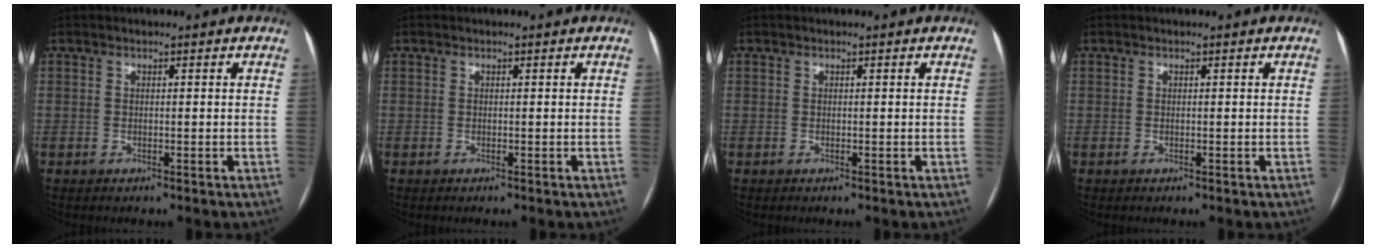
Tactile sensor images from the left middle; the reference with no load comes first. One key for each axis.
{"total": 0.0}
{"total": 0.0}
{"total": 0.0}